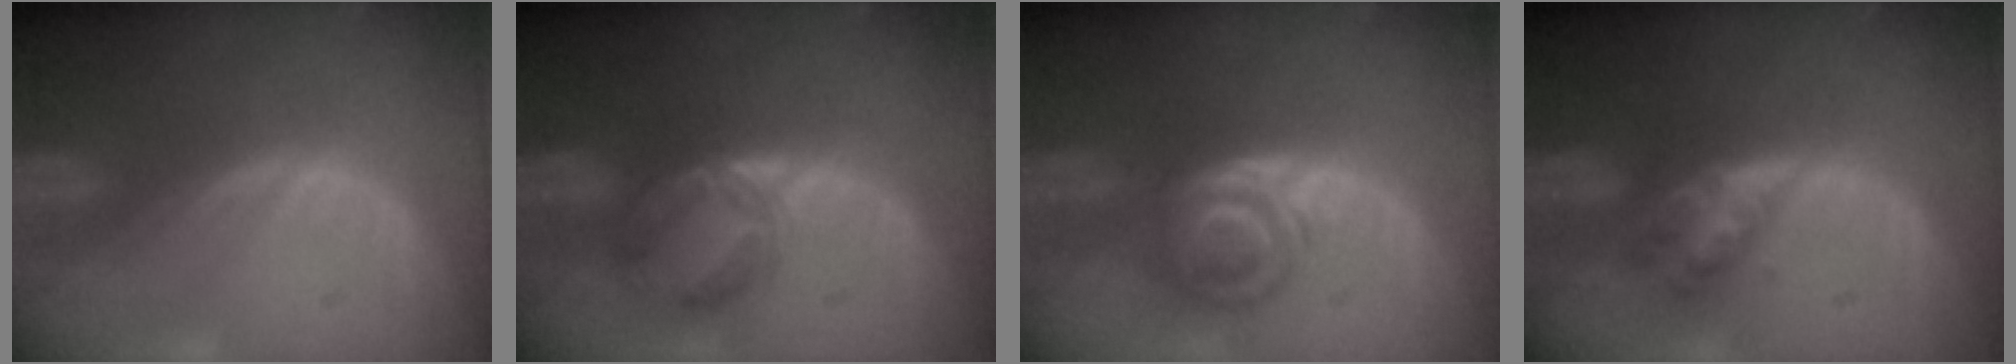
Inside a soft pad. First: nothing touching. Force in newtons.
{"total": 5.5, "press": 5.4, "slide": 1.1}
{"total": 6.0, "press": 5.6, "slide": 2.2}
{"total": 4.0, "press": 4.0, "slide": 0.3}